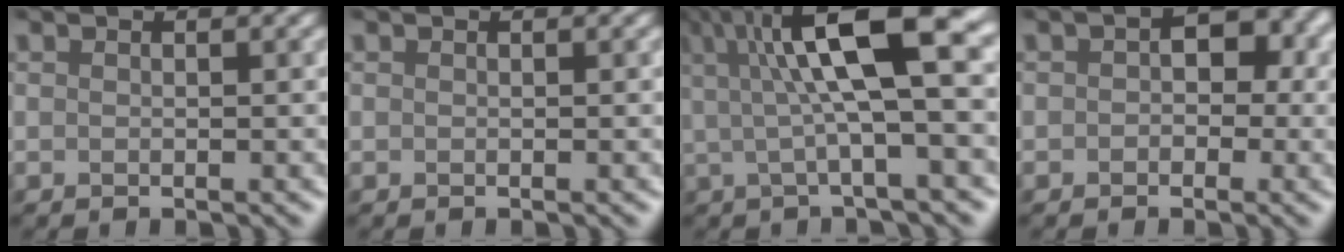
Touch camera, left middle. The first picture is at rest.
{"total": 0.0}
{"total": 10.5, "force": [2.3, 2.6, 10.0], "torque": [-0.153, 0.015, 0.034]}
{"total": 4.8, "force": [0.5, 3.5, 3.3], "torque": [-0.006, 0.011, -0.006]}